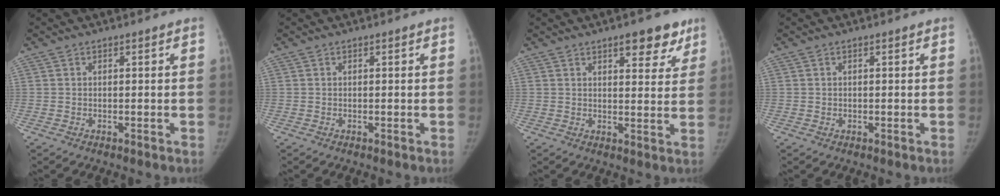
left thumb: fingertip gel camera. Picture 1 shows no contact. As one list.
[{"total": 0.0}, {"total": 8.0, "force": [5.1, 3.4, 5.1], "torque": [-0.034, -0.024, 0.066]}, {"total": 0.0}]